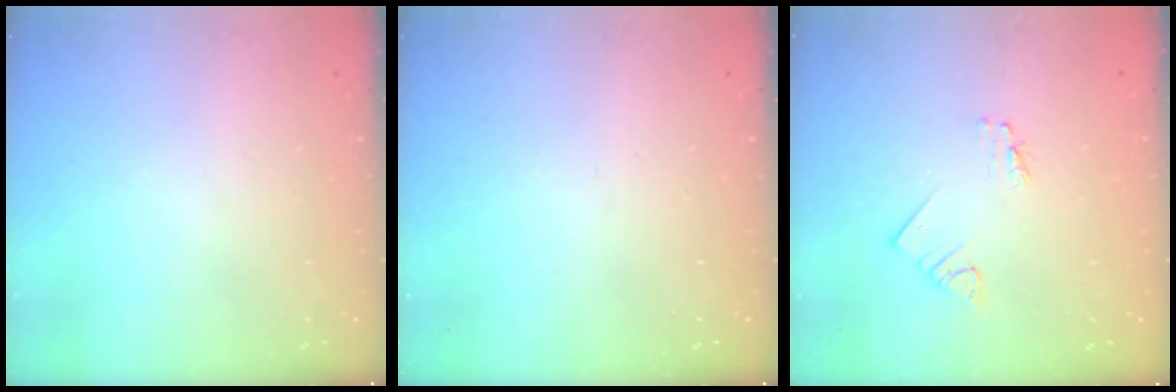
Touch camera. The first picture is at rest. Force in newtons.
{"total": 0.0}
{"total": 1.2, "press": 1.2, "slide": 0.1}